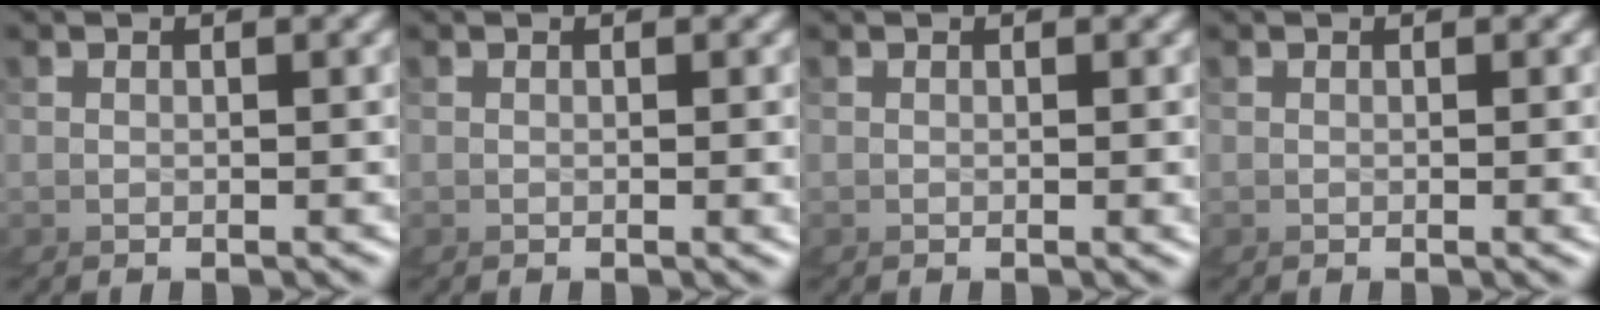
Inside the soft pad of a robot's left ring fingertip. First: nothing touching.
{"total": 1.3, "force": [0.3, -1.1, -0.7], "torque": [0.006, 0.008, 0.000]}
{"total": 1.0, "force": [0.3, -0.8, -0.4], "torque": [0.004, 0.007, 0.000]}
{"total": 1.1, "force": [0.2, -0.9, -0.4], "torque": [0.001, 0.007, 0.000]}